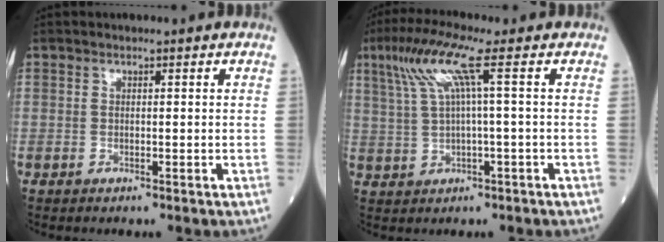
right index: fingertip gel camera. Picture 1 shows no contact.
{"total": 6.8, "force": [2.5, -0.7, 6.3], "torque": [-0.133, 0.023, 0.057]}